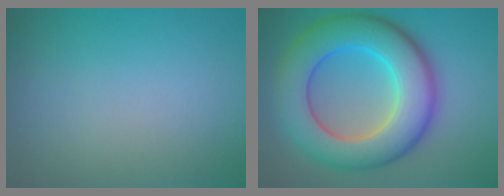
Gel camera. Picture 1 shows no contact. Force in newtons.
{"total": 10.6, "press": 10.6, "slide": 0.1}